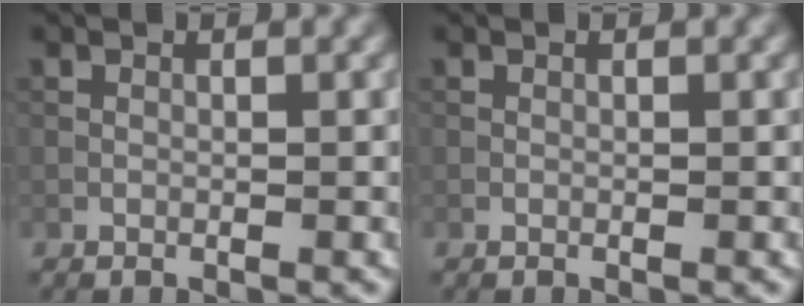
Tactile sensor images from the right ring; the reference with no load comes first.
{"total": 0.0}